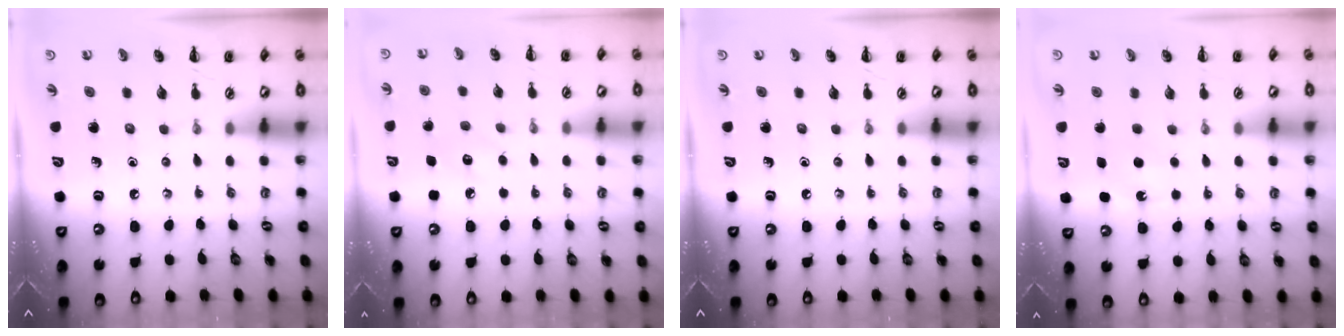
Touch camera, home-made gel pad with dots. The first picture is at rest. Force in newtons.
{"total": 6.8, "press": 6.7, "slide": 1.6}
{"total": 0.0}
{"total": 4.7, "press": 4.5, "slide": 1.3}